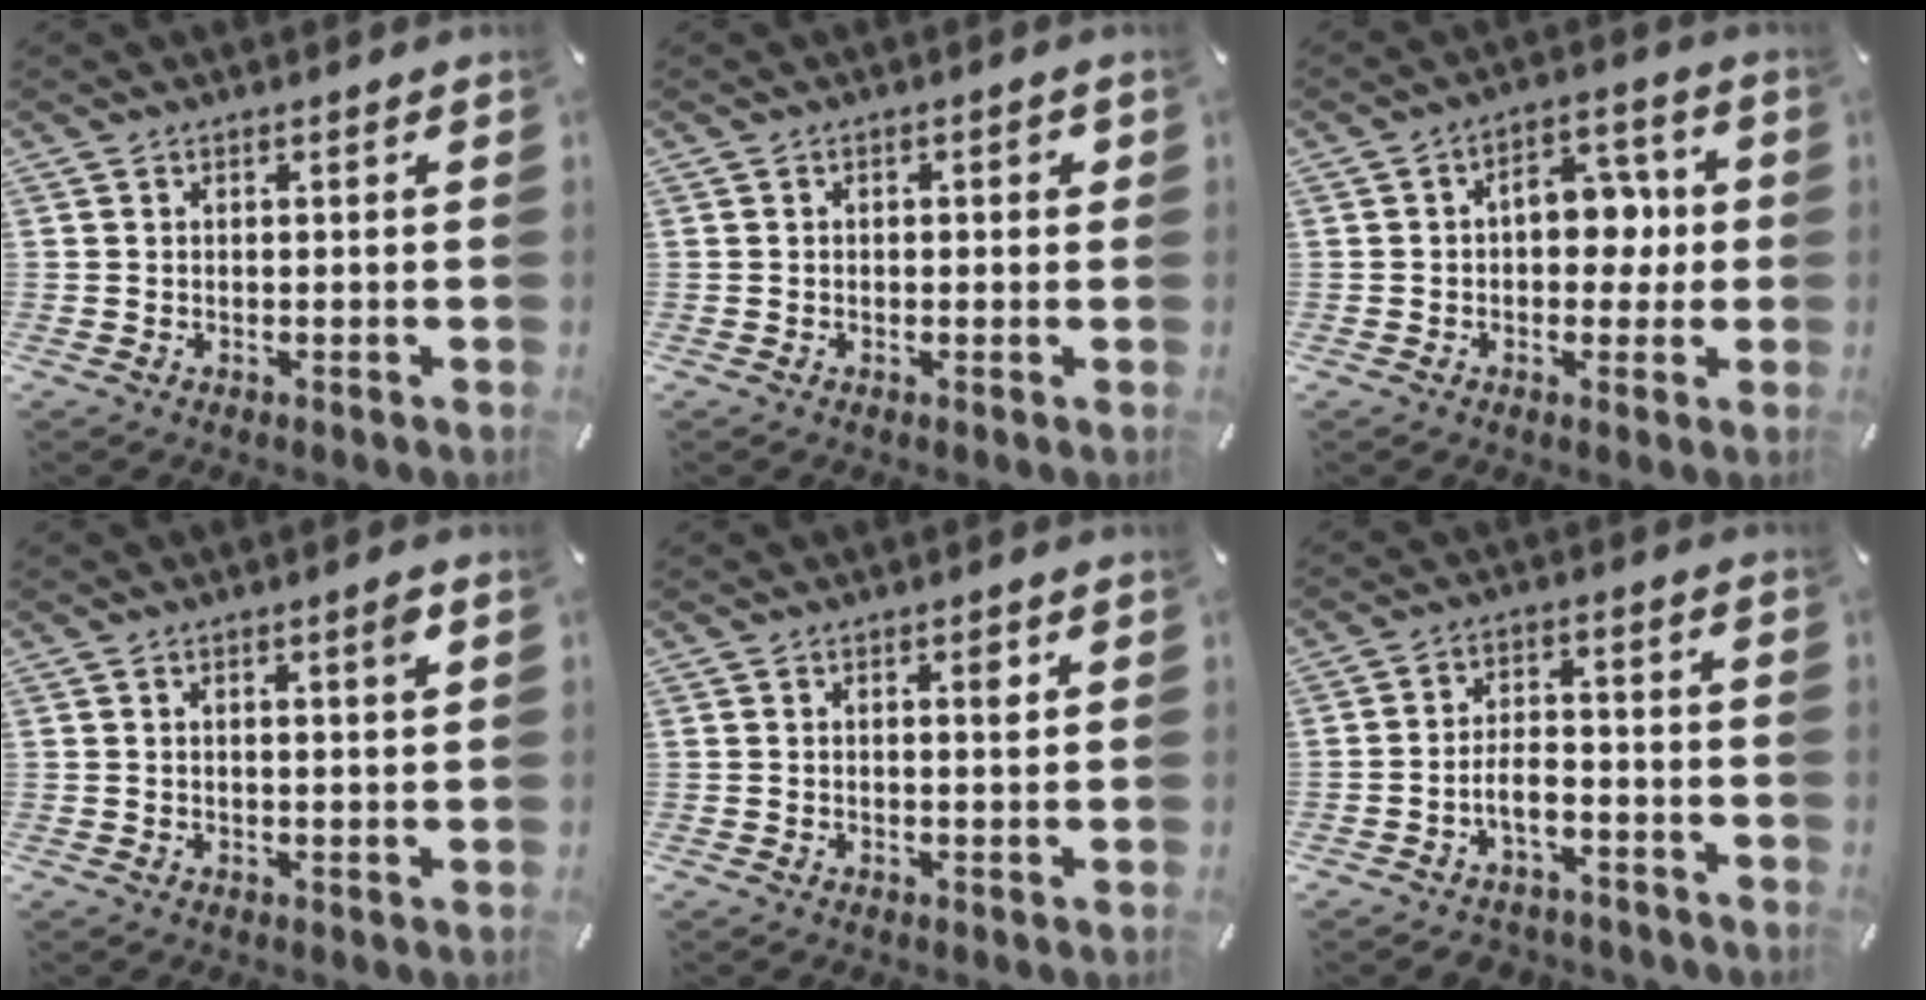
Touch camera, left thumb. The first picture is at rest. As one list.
[{"total": 1.2, "force": [-0.1, 0.8, 0.9], "torque": [-0.017, 0.007, -0.005]}, {"total": 10.3, "force": [0.6, 6.7, 7.7], "torque": [-0.096, 0.005, 0.007]}, {"total": 2.9, "force": [1.3, 0.3, 2.5], "torque": [-0.050, -0.001, 0.021]}, {"total": 2.4, "force": [0.9, 0.7, 2.2], "torque": [-0.020, -0.006, 0.007]}, {"total": 6.8, "force": [-3.5, 4.2, 4.1], "torque": [-0.077, 0.018, -0.063]}]